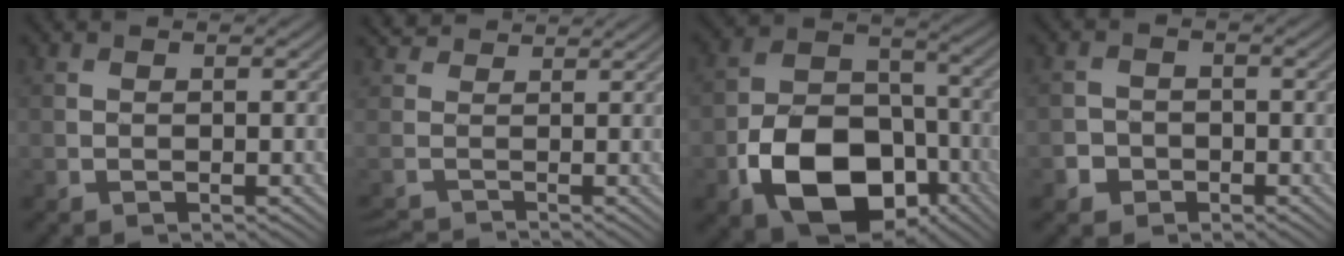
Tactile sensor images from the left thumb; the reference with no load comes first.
{"total": 2.2, "force": [0.0, 1.9, 1.2], "torque": [-0.038, -0.007, -0.014]}
{"total": 14.0, "force": [-6.0, 9.2, 8.6], "torque": [-0.177, -0.028, -0.109]}
{"total": 2.3, "force": [-1.3, 1.8, 0.5], "torque": [-0.002, 0.001, -0.028]}